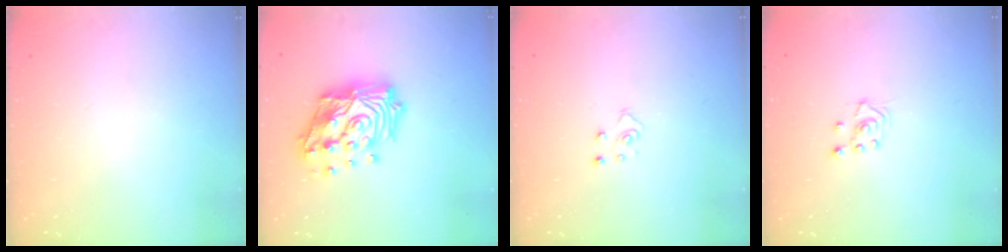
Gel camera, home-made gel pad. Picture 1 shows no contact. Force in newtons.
{"total": 25.6, "press": 25.5, "slide": 2.2}
{"total": 4.7, "press": 4.7, "slide": 0.4}
{"total": 3.0, "press": 2.9, "slide": 0.7}